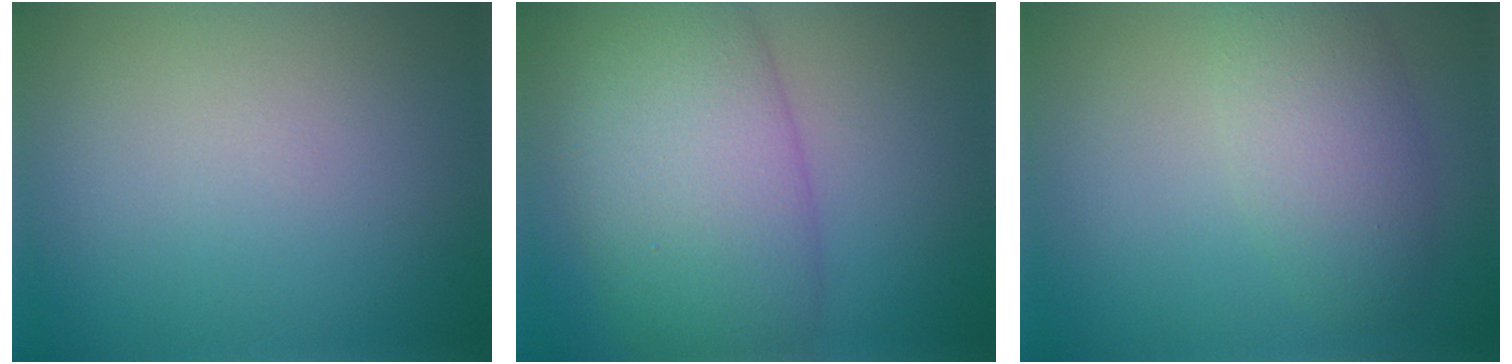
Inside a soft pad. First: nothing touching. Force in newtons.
{"total": 10.6, "press": 10.6, "slide": 0.4}
{"total": 4.3, "press": 4.3, "slide": 0.1}